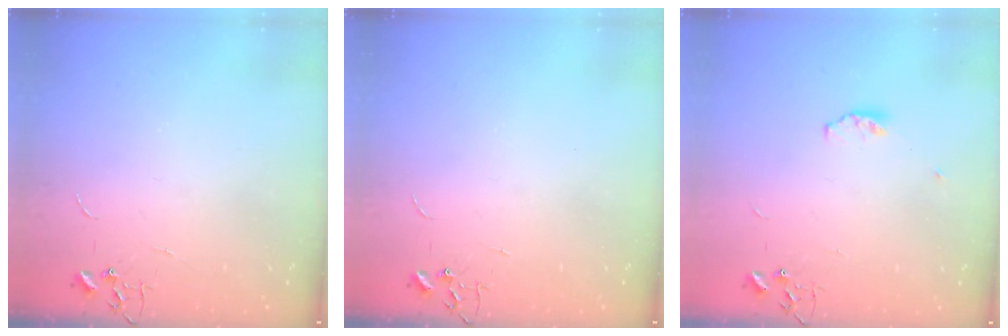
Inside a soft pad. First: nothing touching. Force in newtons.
{"total": 0.0}
{"total": 3.6, "press": 3.5, "slide": 0.8}